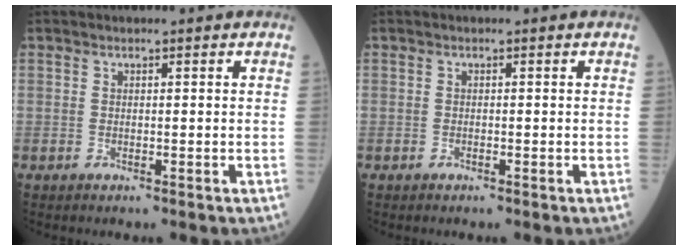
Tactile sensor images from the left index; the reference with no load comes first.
{"total": 0.0}